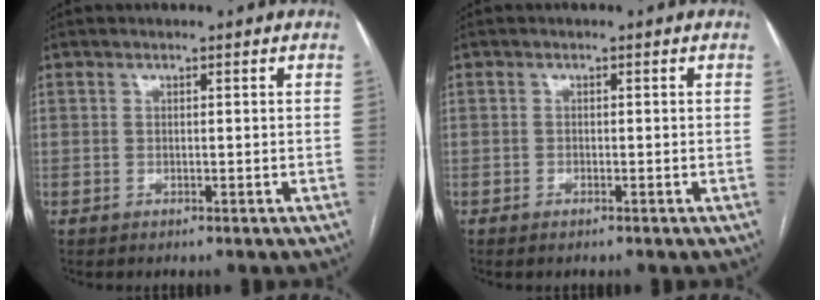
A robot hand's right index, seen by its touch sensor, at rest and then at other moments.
{"total": 0.7, "force": [-0.6, 0.2, 0.4], "torque": [-0.010, -0.001, -0.008]}